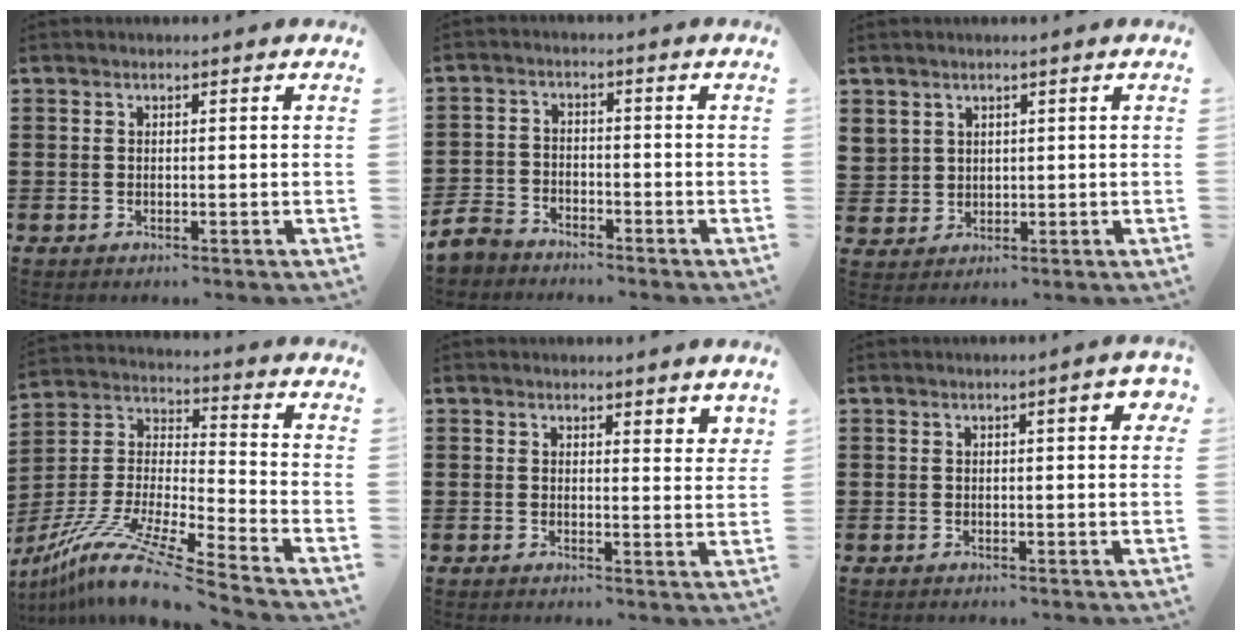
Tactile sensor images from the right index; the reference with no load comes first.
{"total": 4.5, "force": [-4.2, 1.4, 0.7], "torque": [-0.037, -0.002, -0.093]}
{"total": 2.8, "force": [1.9, 2.0, 0.1], "torque": [-0.014, 0.005, 0.036]}
{"total": 11.7, "force": [-10.1, -0.4, 6.1], "torque": [-0.137, -0.009, -0.207]}
{"total": 1.8, "force": [1.7, 0.5, 0.3], "torque": [-0.001, 0.002, 0.032]}
{"total": 2.9, "force": [0.7, 0.6, 2.7], "torque": [-0.036, 0.001, 0.007]}